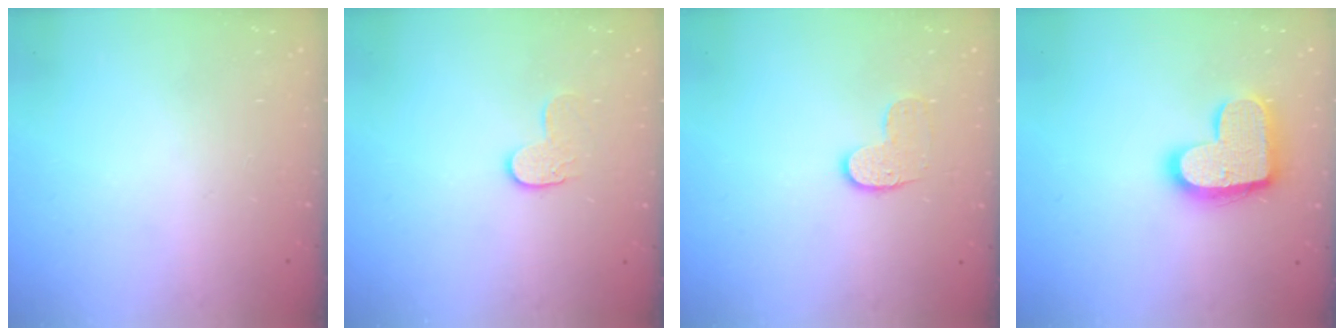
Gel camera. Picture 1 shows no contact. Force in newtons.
{"total": 7.3, "press": 7.3, "slide": 0.2}
{"total": 6.8, "press": 6.8, "slide": 0.2}
{"total": 16.6, "press": 16.5, "slide": 0.9}